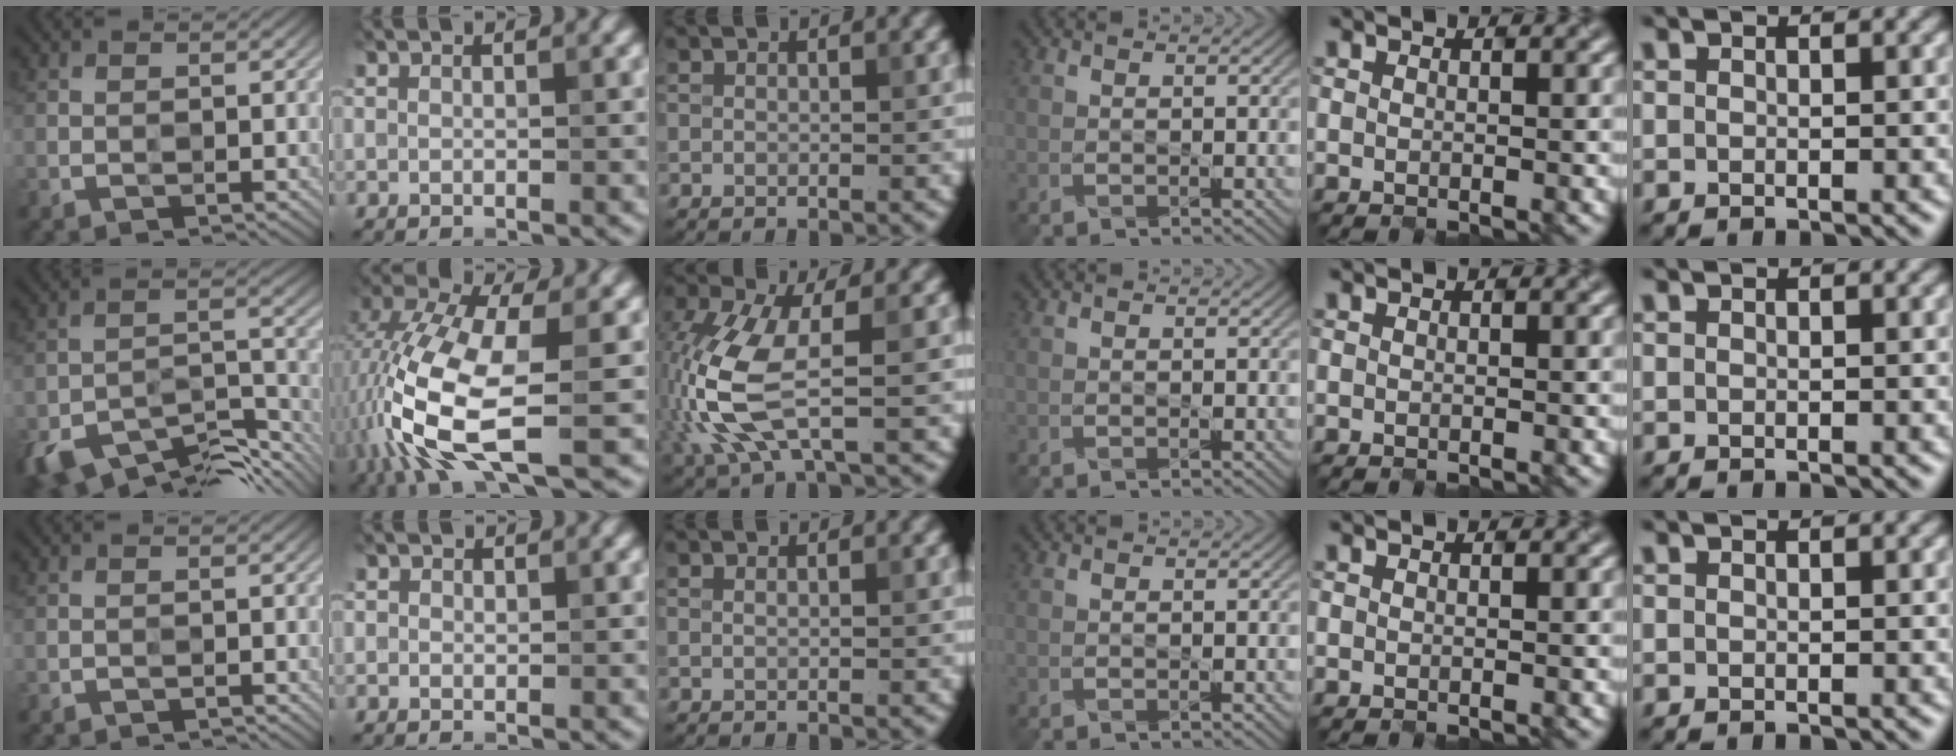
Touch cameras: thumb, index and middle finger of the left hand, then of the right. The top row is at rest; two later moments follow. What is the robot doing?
{"motion": "close", "object": "sandwich press"}